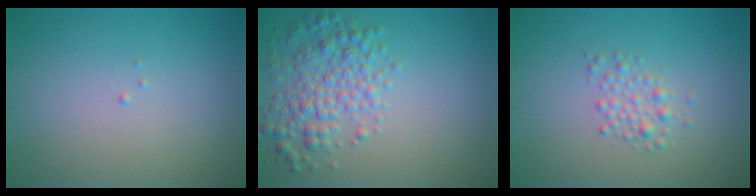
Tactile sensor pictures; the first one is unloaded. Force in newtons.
{"total": 4.2, "press": 4.2, "slide": 0.1}
{"total": 1.8, "press": 1.8, "slide": 0.0}